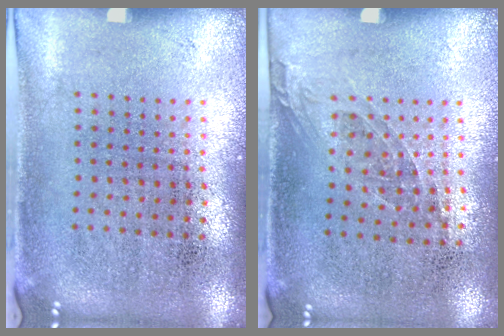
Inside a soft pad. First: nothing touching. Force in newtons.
{"total": 1.0, "press": 0.8, "slide": 0.6}